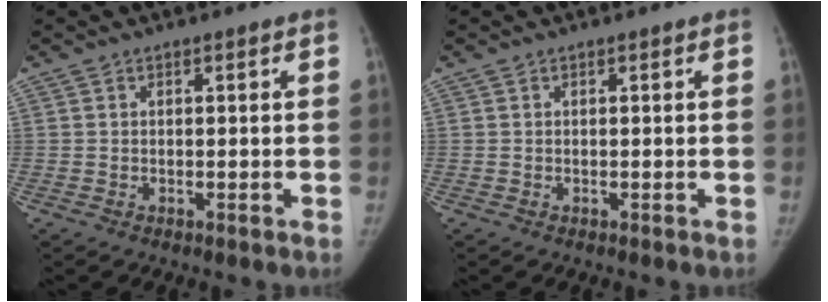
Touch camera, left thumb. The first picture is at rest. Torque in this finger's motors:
{"motor_torque": [0.09, -0.02, 0.00, -0.41, 0.03]}